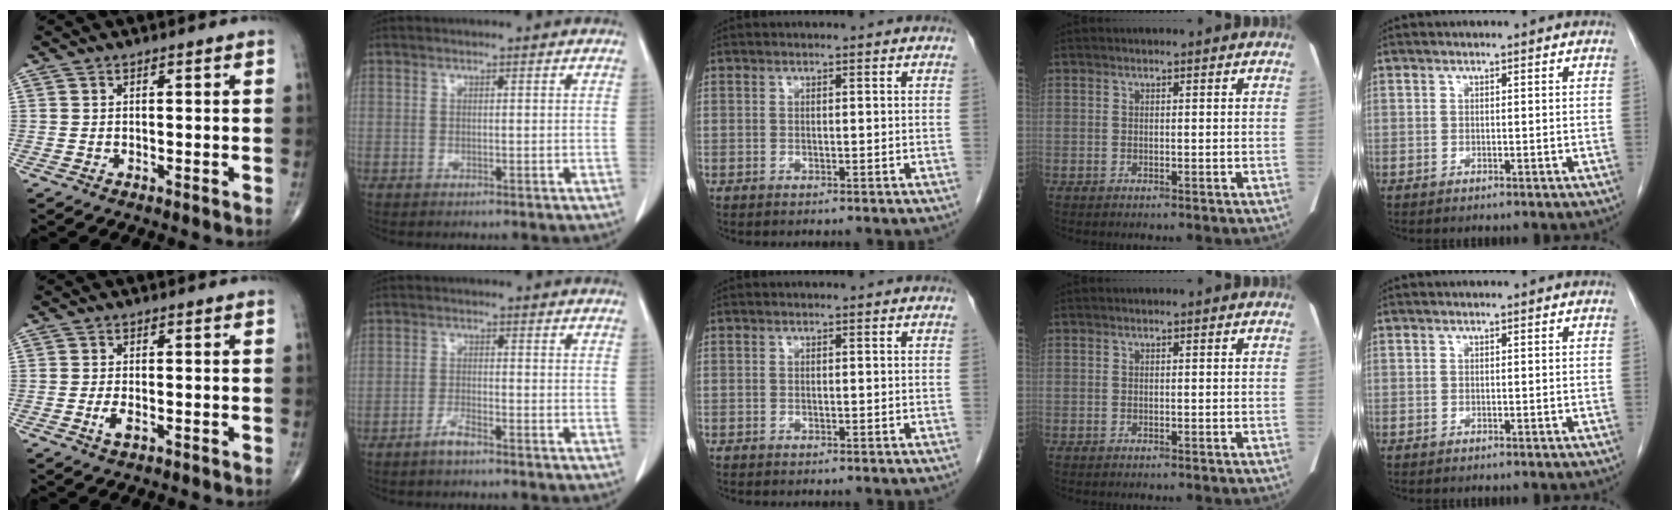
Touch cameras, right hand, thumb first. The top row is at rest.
{"thumb": {"total": 2.3, "force": [-0.9, 1.0, 1.9], "torque": [-0.042, -0.001, -0.017]}, "index": {"total": 2.3, "force": [-1.8, 0.2, 1.3], "torque": [-0.031, -0.003, -0.033]}}